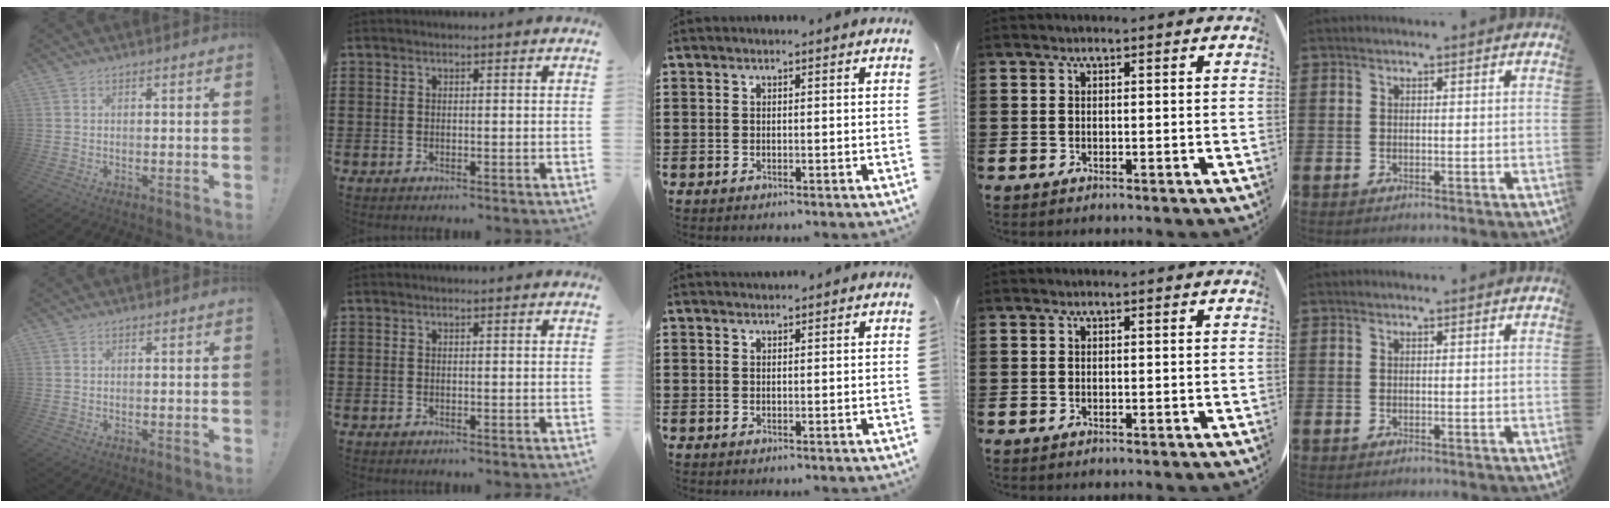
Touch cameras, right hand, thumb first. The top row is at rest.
{}